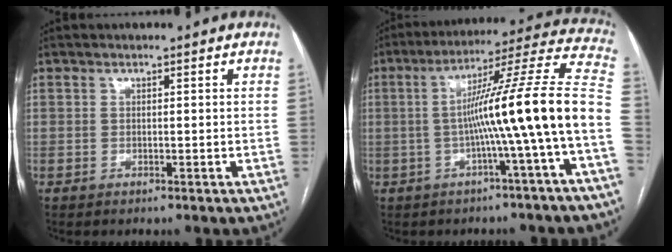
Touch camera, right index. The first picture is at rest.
{"total": 16.3, "force": [-3.1, -2.4, 15.9], "torque": [-0.226, 0.026, -0.058]}